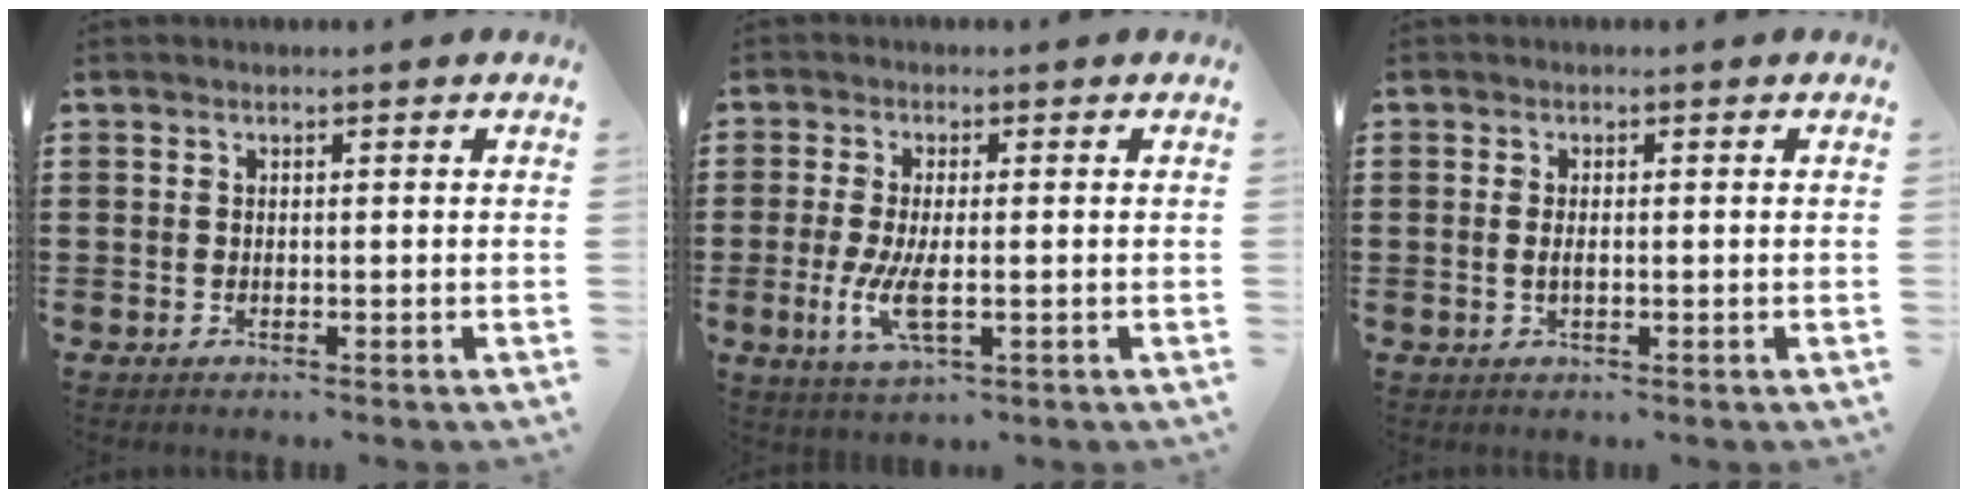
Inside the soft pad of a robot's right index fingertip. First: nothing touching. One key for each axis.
{"total": 6.0, "fx": -1.0, "fy": 2.1, "fz": 5.6, "tx": -0.120, "ty": -0.009, "tz": -0.022}
{"total": 1.4, "fx": -0.1, "fy": 0.4, "fz": 1.4, "tx": -0.027, "ty": 0.001, "tz": -0.002}